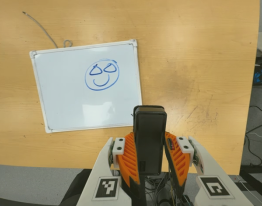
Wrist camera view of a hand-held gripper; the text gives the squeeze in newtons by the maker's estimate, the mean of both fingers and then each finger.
{"total": 5.0, "left": 3.0, "right": 6.9}